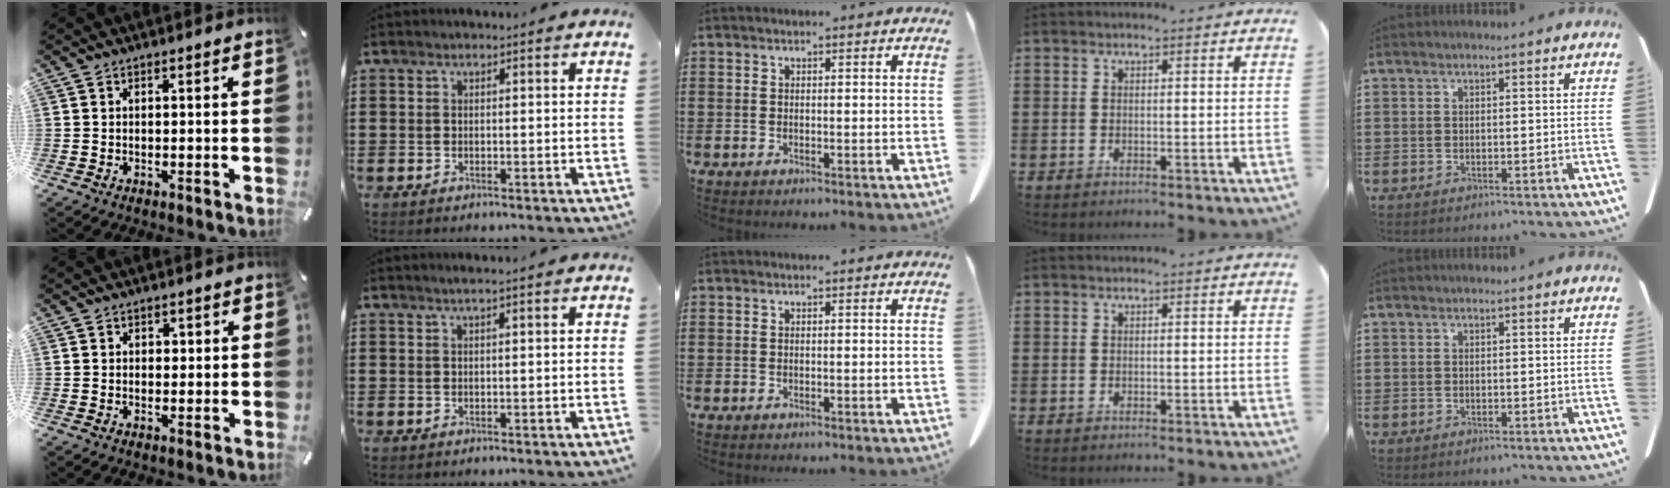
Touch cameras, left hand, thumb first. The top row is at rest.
{"thumb": {"total": 1.0, "force": [0.2, 1.0, 0.2], "torque": [0.002, 0.001, 0.001]}, "index": {"total": 1.0, "force": [0.5, -0.1, 0.9], "torque": [-0.014, -0.001, 0.008]}}